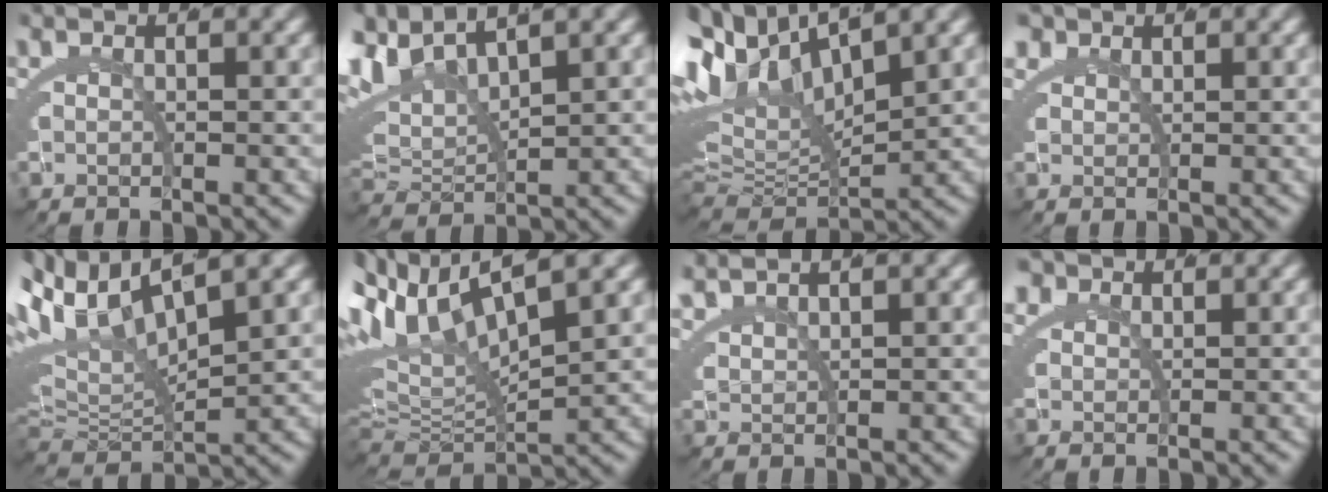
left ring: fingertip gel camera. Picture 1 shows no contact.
{"total": 8.8, "force": [3.1, 5.9, 5.7], "torque": [-0.146, 0.000, 0.053]}
{"total": 12.2, "force": [4.2, 7.8, 8.4], "torque": [-0.186, -0.005, 0.071]}
{"total": 2.2, "force": [1.6, 1.2, 0.9], "torque": [-0.031, -0.004, 0.035]}
{"total": 10.1, "force": [3.9, 6.2, 7.0], "torque": [-0.151, 0.004, 0.063]}
{"total": 9.9, "force": [4.2, 5.3, 7.2], "torque": [-0.156, 0.011, 0.071]}
{"total": 2.9, "force": [2.6, 0.4, 1.1], "torque": [-0.035, 0.001, 0.055]}
{"total": 2.4, "force": [1.5, 1.5, 1.0], "torque": [-0.034, -0.004, 0.032]}